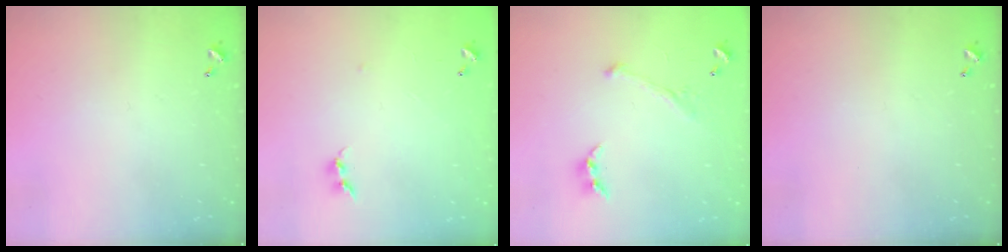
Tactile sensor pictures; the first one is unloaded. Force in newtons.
{"total": 5.1, "press": 5.0, "slide": 0.7}
{"total": 2.8, "press": 2.6, "slide": 1.0}
{"total": 0.0}